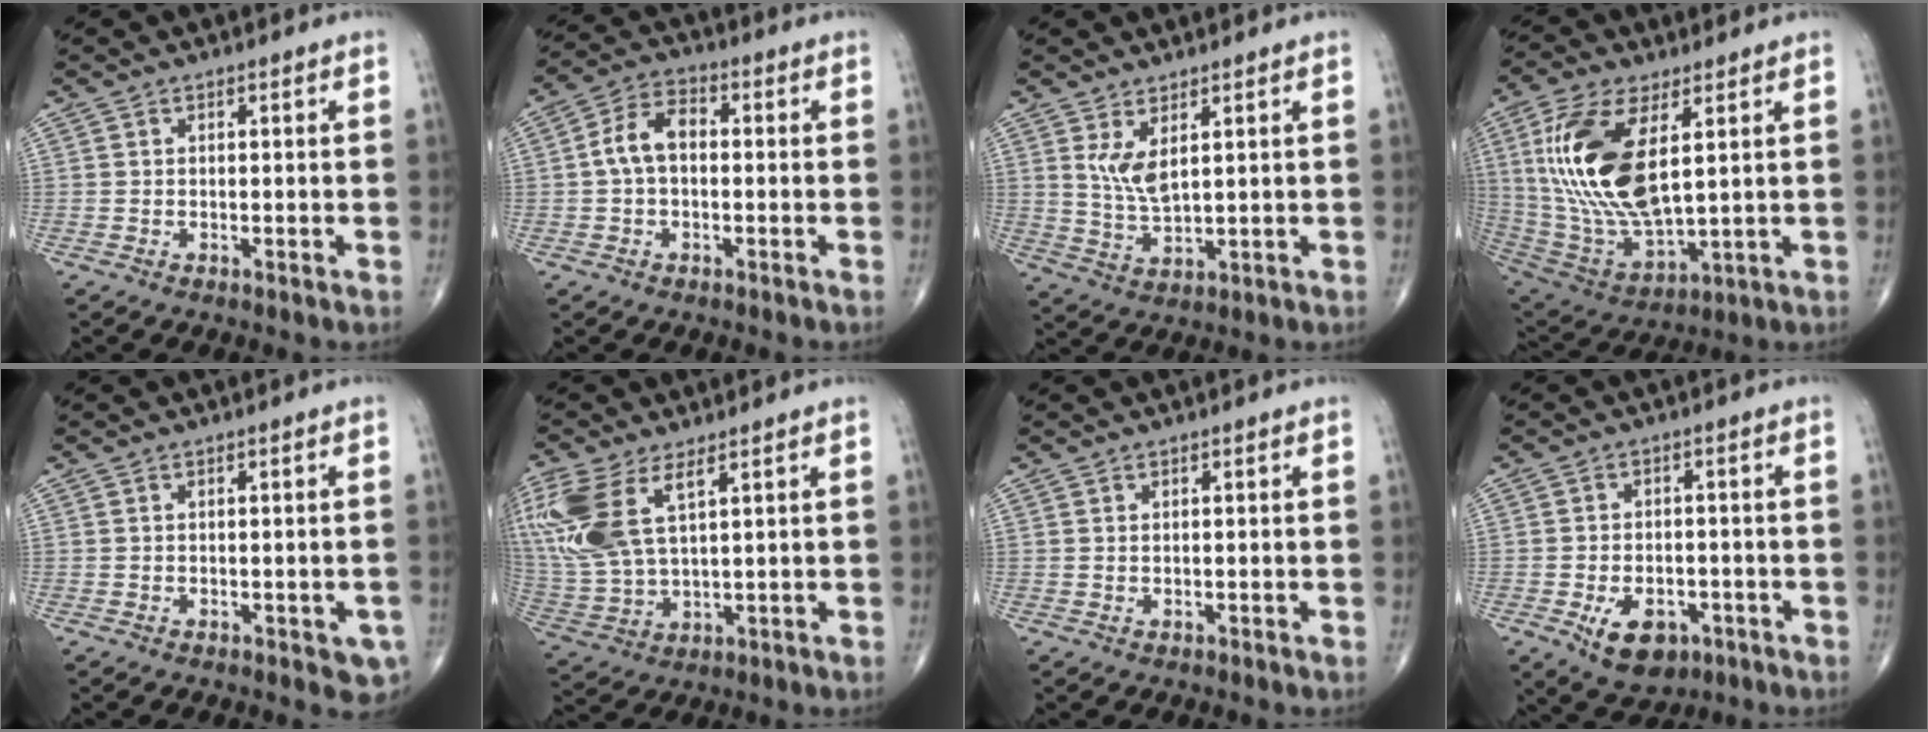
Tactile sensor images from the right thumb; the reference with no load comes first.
{"total": 7.1, "force": [-0.1, 4.4, 5.5], "torque": [-0.094, 0.026, -0.012]}
{"total": 5.4, "force": [2.4, 2.0, 4.4], "torque": [-0.084, -0.023, 0.056]}
{"total": 20.5, "force": [4.9, 9.2, 17.7], "torque": [-0.366, -0.026, 0.102]}
{"total": 3.4, "force": [-1.1, 1.6, 2.8], "torque": [-0.013, 0.002, -0.010]}
{"total": 16.4, "force": [6.8, 7.4, 13.0], "torque": [-0.317, -0.013, 0.144]}
{"total": 0.0}
{"total": 8.4, "force": [-3.6, 5.3, 5.4], "torque": [-0.071, 0.011, -0.047]}